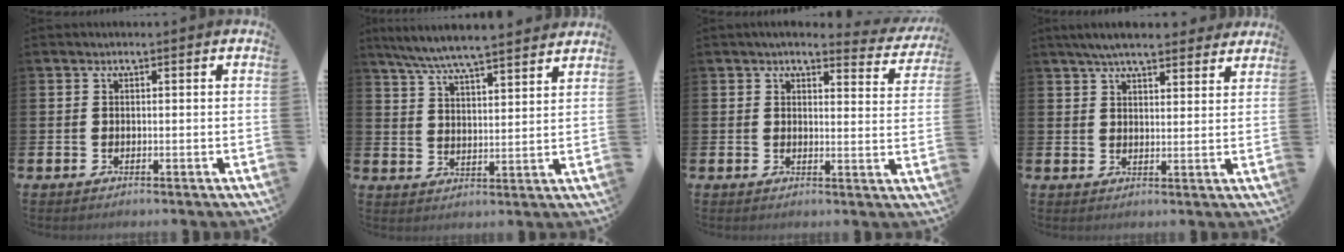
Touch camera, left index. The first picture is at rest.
{"total": 6.9, "force": [6.6, -0.1, 1.9], "torque": [-0.067, -0.036, 0.118]}
{"total": 3.4, "force": [3.2, 0.9, 0.9], "torque": [-0.020, -0.019, 0.053]}
{"total": 5.7, "force": [5.4, 0.9, 1.8], "torque": [-0.047, -0.015, 0.099]}